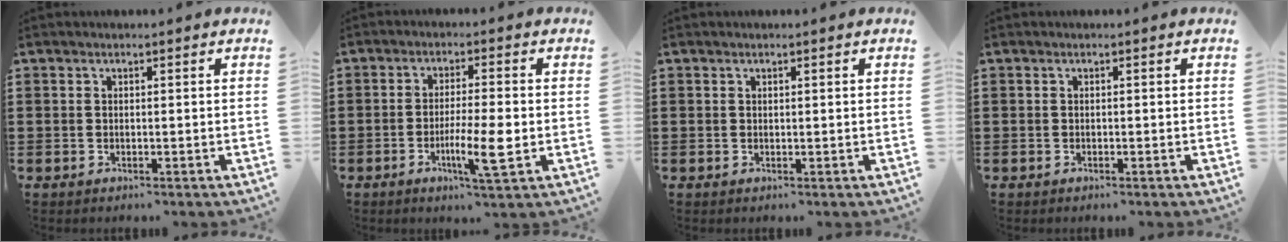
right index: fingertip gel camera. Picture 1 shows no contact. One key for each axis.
{"total": 7.5, "fx": -2.1, "fy": 0.6, "fz": 7.2, "tx": -0.130, "ty": -0.015, "tz": -0.039}
{"total": 0.0}
{"total": 0.0}